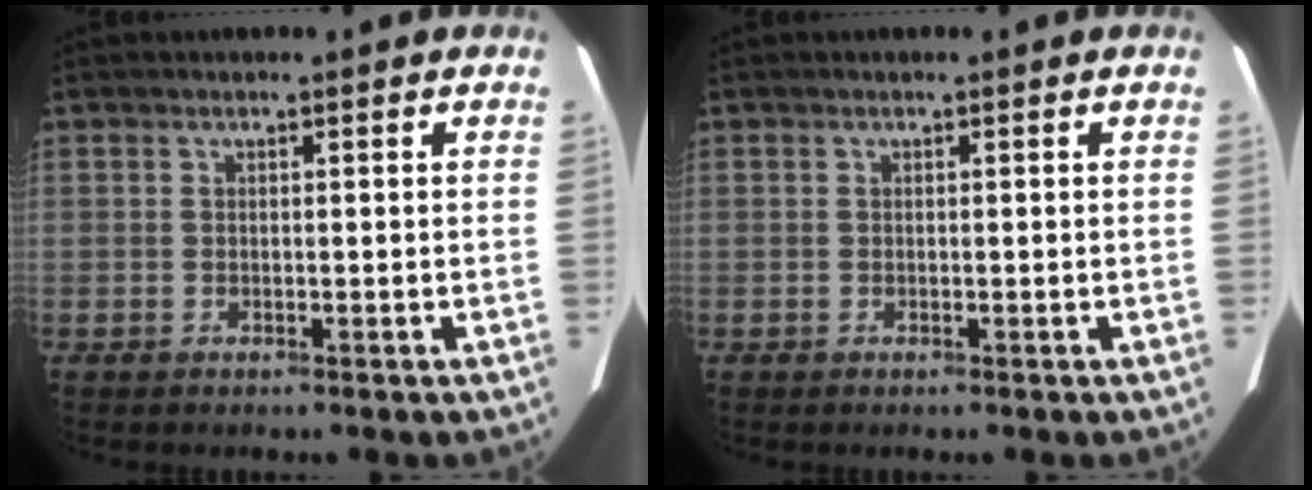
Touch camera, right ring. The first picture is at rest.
{"total": 0.0}